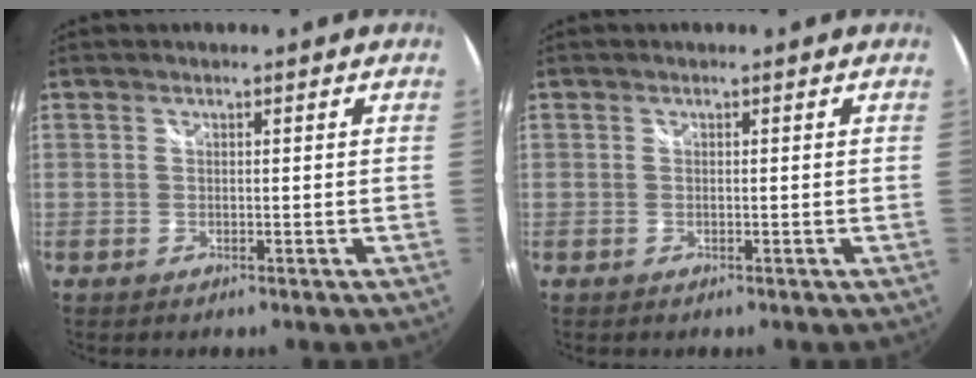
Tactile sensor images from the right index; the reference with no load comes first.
{"total": 0.0}